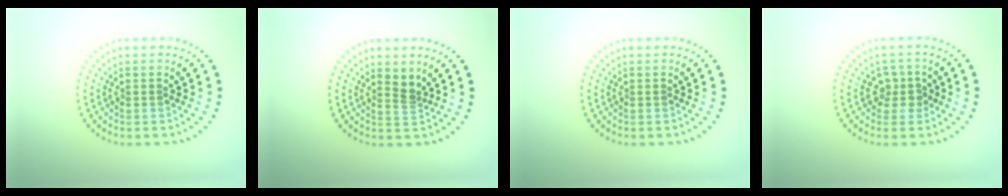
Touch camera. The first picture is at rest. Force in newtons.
{"total": 1.7, "press": 1.2, "slide": 1.2}
{"total": 0.0}
{"total": 1.8, "press": 1.5, "slide": 1.1}